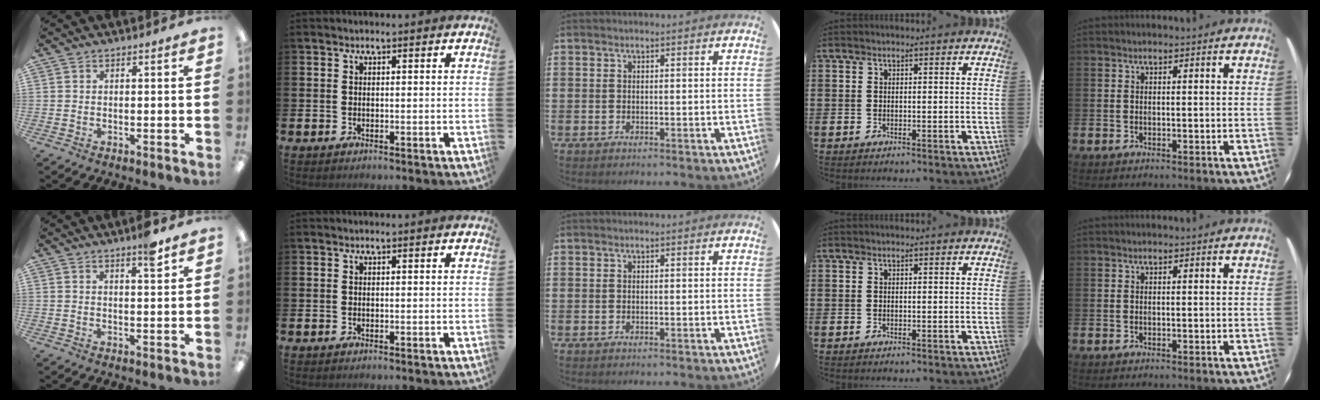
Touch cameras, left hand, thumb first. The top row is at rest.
{"thumb": {"total": 4.7, "force": [3.5, 0.6, 3.1], "torque": [-0.046, -0.018, 0.056]}}